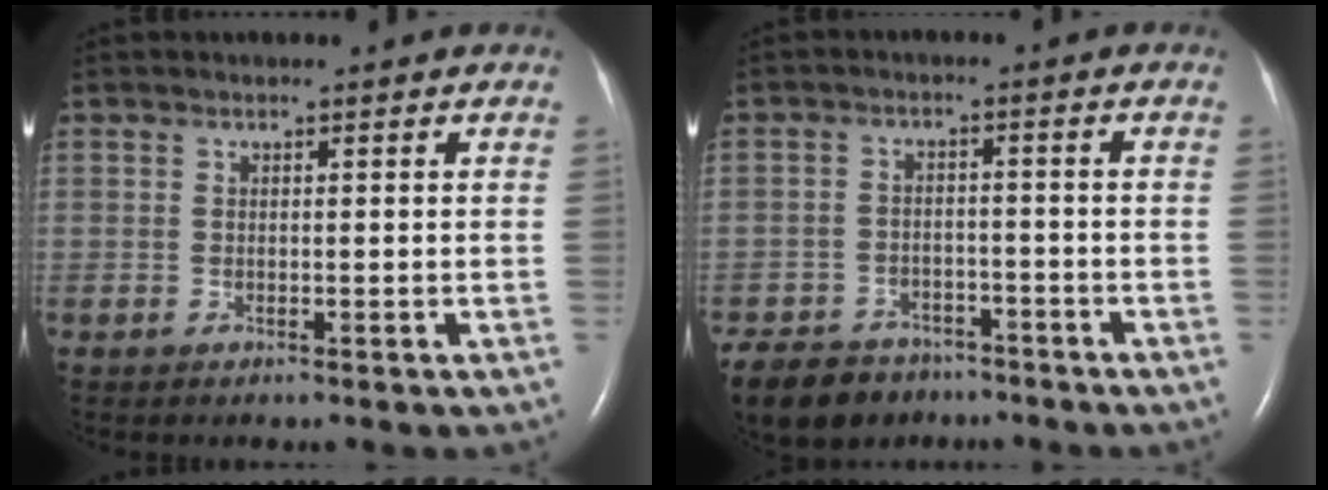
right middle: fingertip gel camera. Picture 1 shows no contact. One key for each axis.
{"total": 11.9, "fx": -9.1, "fy": 6.7, "fz": 3.8, "tx": -0.091, "ty": -0.008, "tz": -0.136}